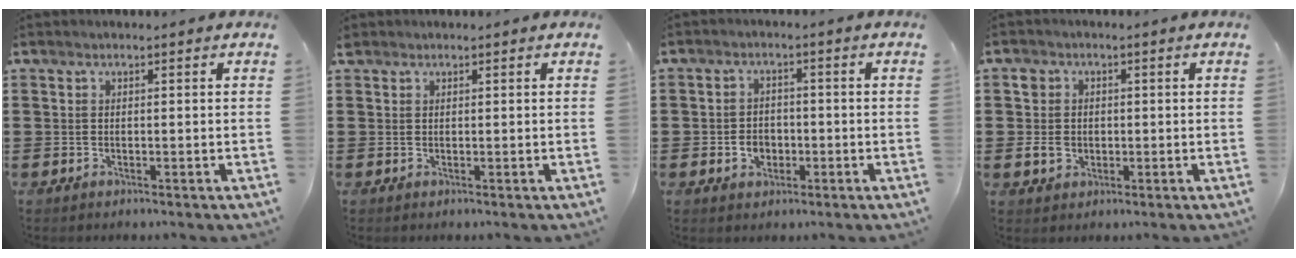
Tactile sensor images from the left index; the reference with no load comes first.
{"total": 0.7, "force": [0.6, 0.4, 0.1], "torque": [-0.004, 0.003, 0.012]}
{"total": 3.1, "force": [-1.0, 2.5, 1.6], "torque": [-0.035, 0.002, -0.022]}
{"total": 3.6, "force": [-0.2, 3.3, 1.4], "torque": [-0.035, 0.008, -0.006]}